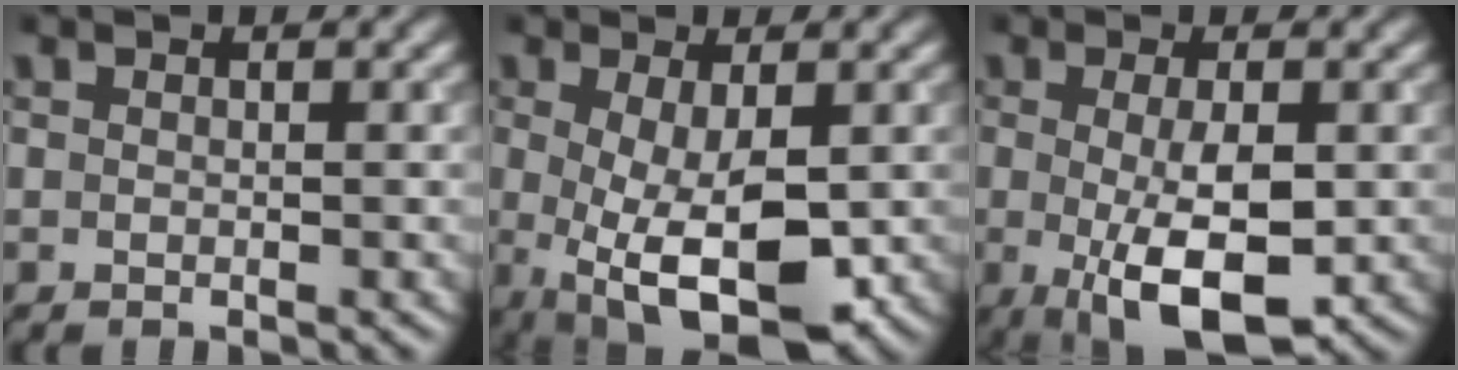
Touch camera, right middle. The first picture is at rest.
{"total": 7.6, "force": [-1.2, 3.0, 6.9], "torque": [-0.133, -0.018, -0.013]}
{"total": 6.2, "force": [-1.0, 2.0, 5.8], "torque": [-0.098, -0.013, -0.012]}